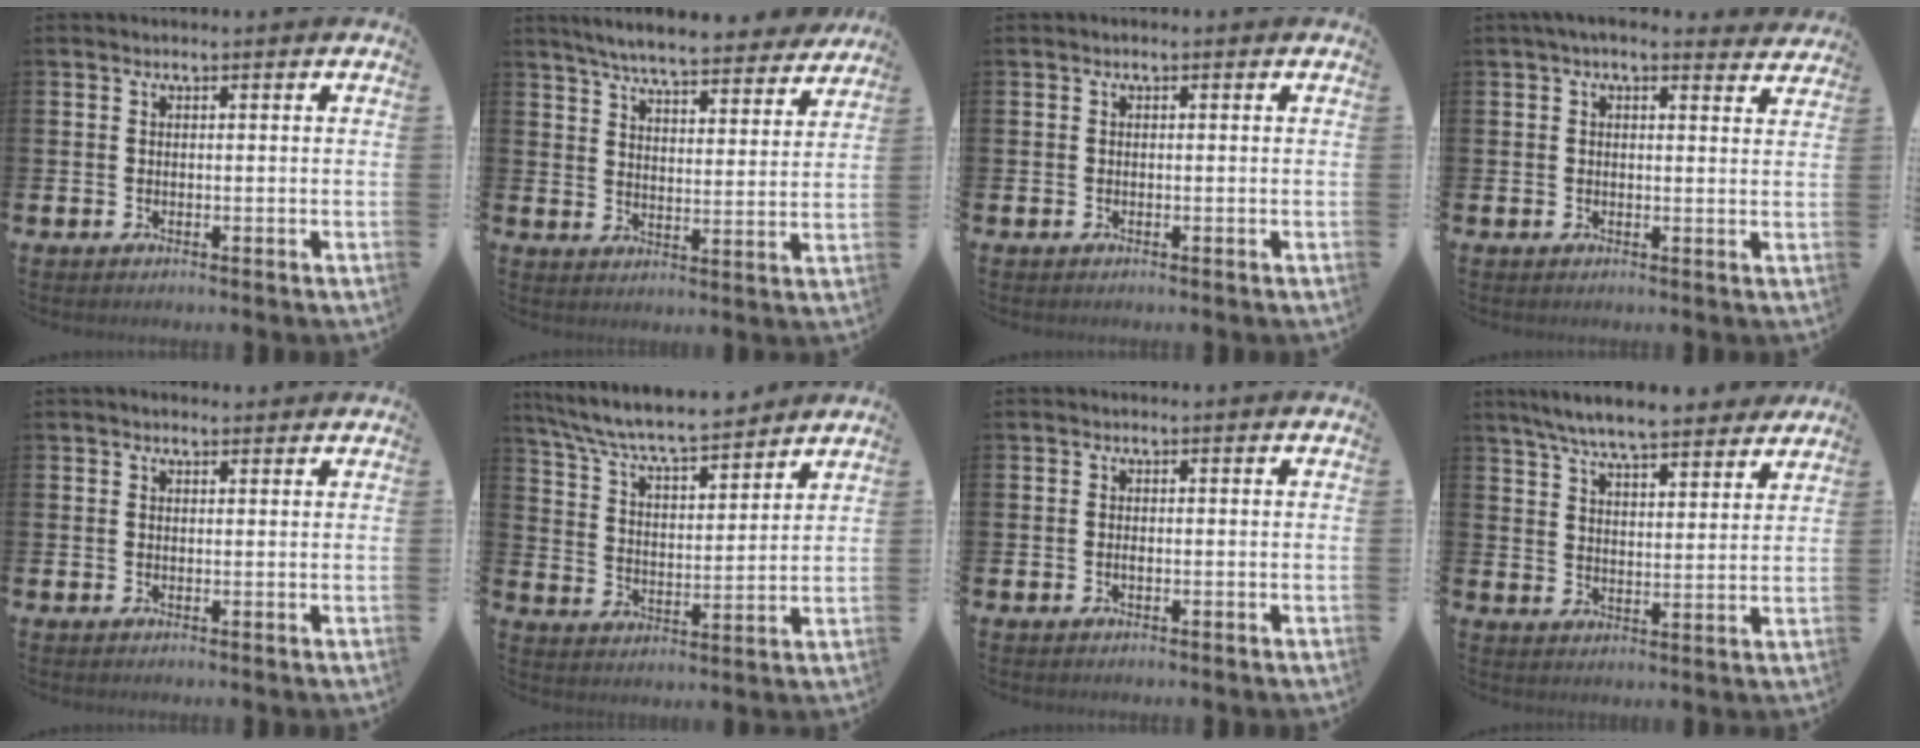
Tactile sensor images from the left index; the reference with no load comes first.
{"total": 6.7, "force": [6.4, 0.6, 1.9], "torque": [-0.056, -0.041, 0.111]}
{"total": 0.0}
{"total": 2.9, "force": [2.5, 0.8, 1.1], "torque": [-0.017, -0.009, 0.043]}
{"total": 1.1, "force": [1.0, 0.4, 0.4], "torque": [0.003, 0.001, 0.015]}
{"total": 8.0, "force": [7.6, 0.8, 2.4], "torque": [-0.081, -0.054, 0.133]}
{"total": 0.5, "force": [-0.1, 0.2, 0.4], "torque": [-0.013, 0.000, -0.001]}
{"total": 7.7, "force": [7.3, 0.9, 2.5], "torque": [-0.069, -0.038, 0.130]}